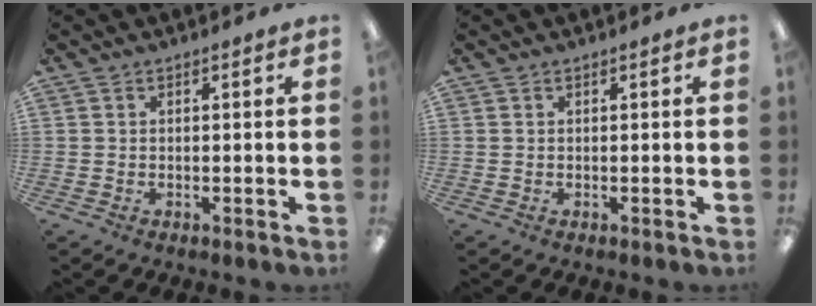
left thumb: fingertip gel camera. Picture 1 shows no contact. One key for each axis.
{"total": 0.0}